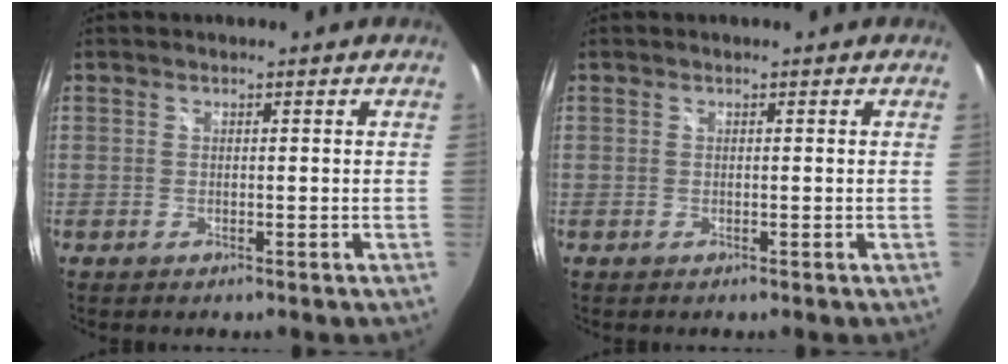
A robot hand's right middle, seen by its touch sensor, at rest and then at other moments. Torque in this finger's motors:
{"motor_torque": [0.00, 0.00, 0.00, 0.00]}